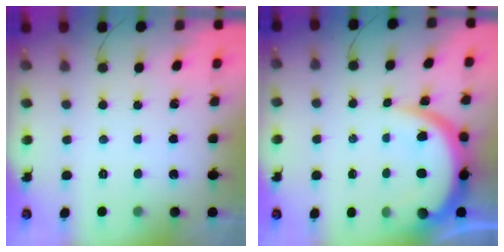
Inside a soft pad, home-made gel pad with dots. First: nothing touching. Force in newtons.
{"total": 10.8, "press": 10.7, "slide": 1.0}